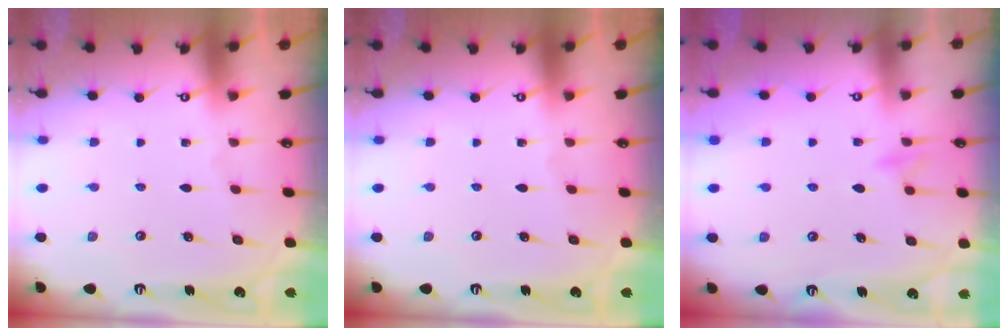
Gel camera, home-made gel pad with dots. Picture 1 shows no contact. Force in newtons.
{"total": 0.0}
{"total": 7.6, "press": 7.5, "slide": 0.8}